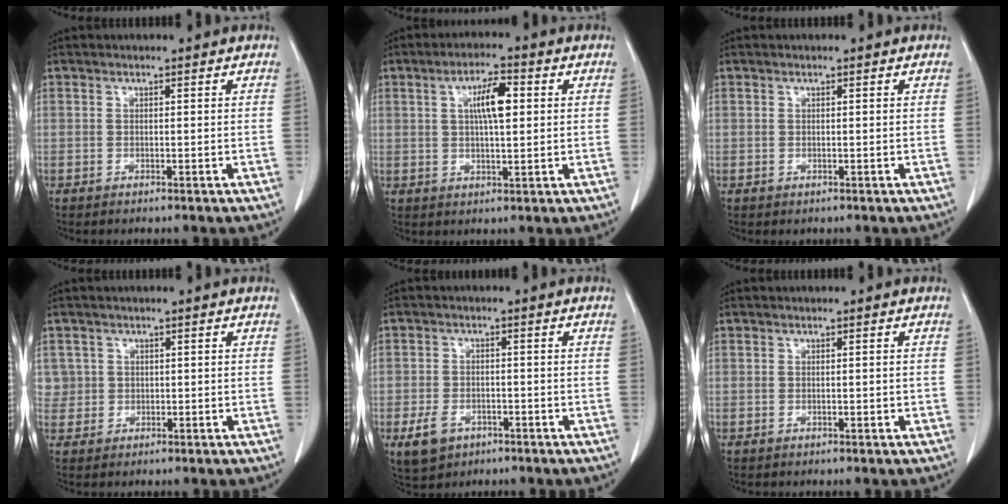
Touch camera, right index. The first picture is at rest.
{"total": 6.3, "force": [1.5, 1.5, 5.9], "torque": [-0.105, 0.008, 0.028]}
{"total": 0.0}
{"total": 2.5, "force": [0.6, 2.5, -0.2], "torque": [0.020, 0.005, 0.007]}
{"total": 4.9, "force": [-2.5, 3.4, 2.5], "torque": [-0.052, -0.001, -0.034]}
{"total": 0.7, "force": [-0.1, 0.2, 0.7], "torque": [-0.013, 0.000, 0.001]}